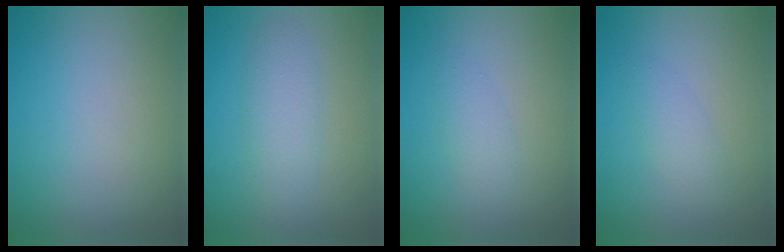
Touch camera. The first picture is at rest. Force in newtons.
{"total": 2.9, "press": 2.9, "slide": 0.1}
{"total": 1.5, "press": 1.5, "slide": 0.1}
{"total": 1.7, "press": 1.7, "slide": 0.1}